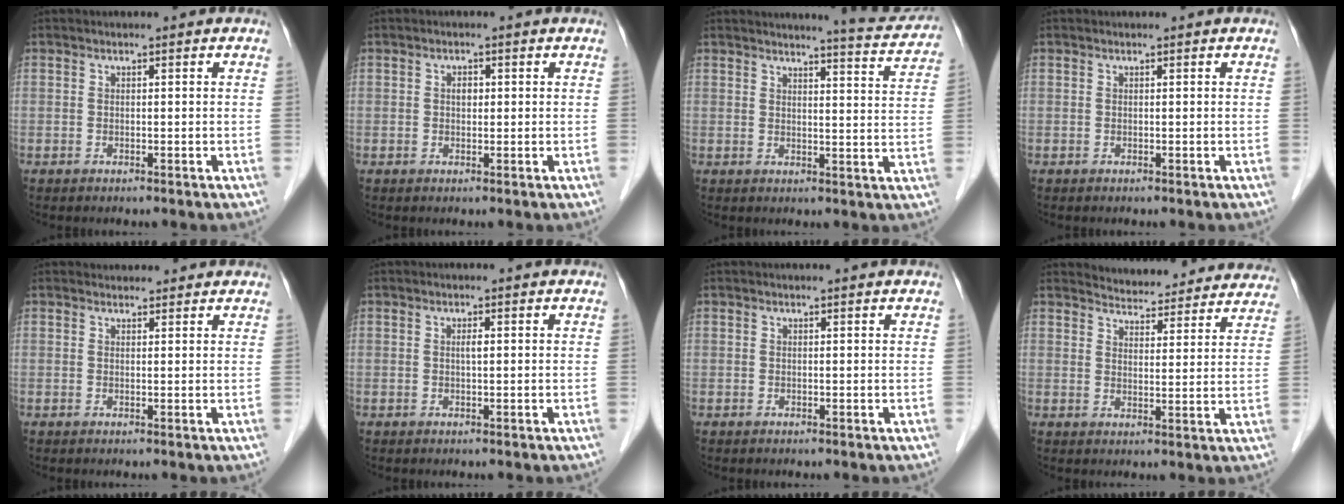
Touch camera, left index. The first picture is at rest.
{"total": 1.3, "force": [0.2, 0.9, 1.0], "torque": [-0.016, 0.004, 0.002]}
{"total": 8.0, "force": [7.8, 0.0, 1.5], "torque": [-0.023, -0.026, 0.081]}
{"total": 0.0}
{"total": 2.6, "force": [2.4, 1.0, 0.2], "torque": [-0.004, 0.013, 0.028]}
{"total": 0.9, "force": [0.1, 0.1, 0.9], "torque": [-0.017, 0.000, 0.002]}
{"total": 0.6, "force": [0.5, 0.0, 0.2], "torque": [-0.008, -0.001, 0.008]}
{"total": 15.6, "force": [15.1, 3.1, 2.3], "torque": [-0.009, -0.026, 0.168]}